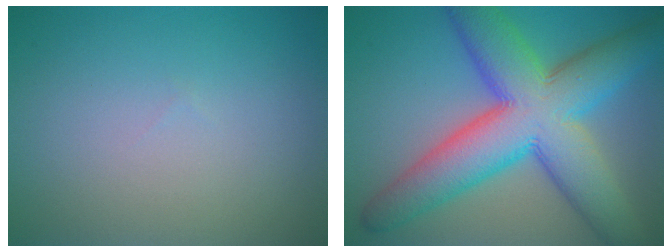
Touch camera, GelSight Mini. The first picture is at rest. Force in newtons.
{"total": 12.5, "press": 12.5, "slide": 0.1}